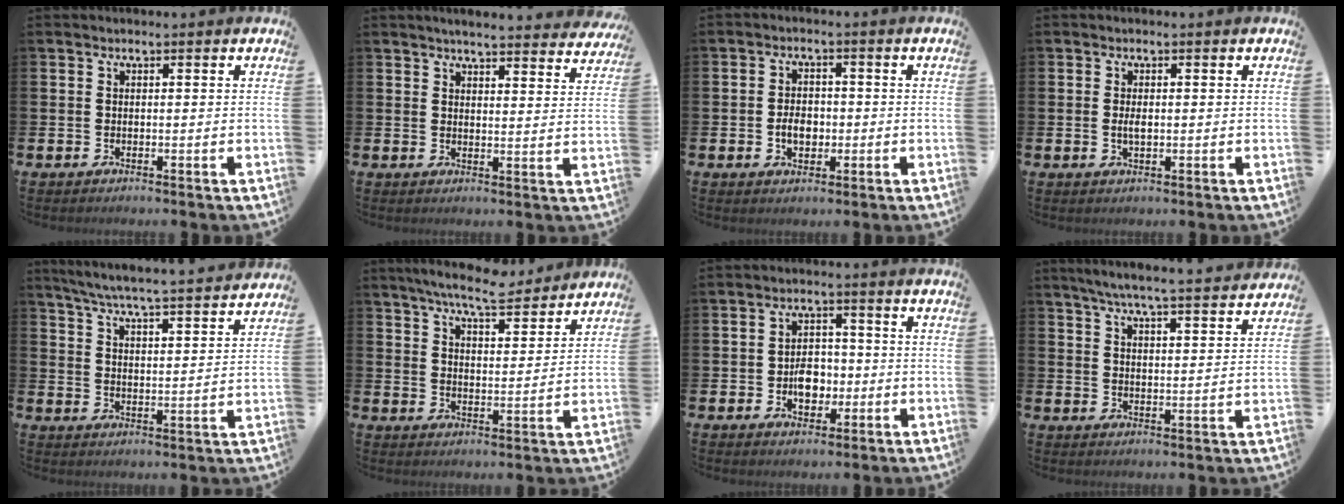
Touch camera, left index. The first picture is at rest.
{"total": 4.1, "force": [4.1, 0.1, 0.8], "torque": [-0.016, -0.026, 0.070]}
{"total": 3.5, "force": [-0.8, 2.4, 2.4], "torque": [-0.030, -0.001, -0.021]}
{"total": 1.7, "force": [-0.1, 0.7, 1.5], "torque": [-0.030, 0.001, -0.003]}
{"total": 6.2, "force": [6.0, -0.2, 1.7], "torque": [-0.059, -0.045, 0.104]}
{"total": 7.5, "force": [7.1, 0.9, 2.2], "torque": [-0.055, -0.037, 0.126]}
{"total": 4.4, "force": [-1.1, 3.2, 2.8], "torque": [-0.038, 0.002, -0.027]}
{"total": 6.0, "force": [5.7, -0.3, 1.9], "torque": [-0.050, -0.039, 0.098]}